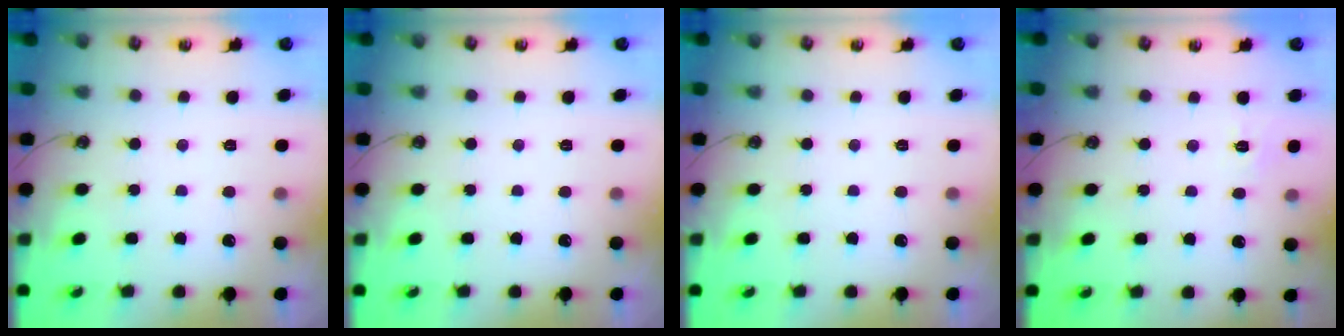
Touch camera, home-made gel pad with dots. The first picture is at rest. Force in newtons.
{"total": 0.0}
{"total": 0.0}
{"total": 2.5, "press": 2.5, "slide": 0.5}